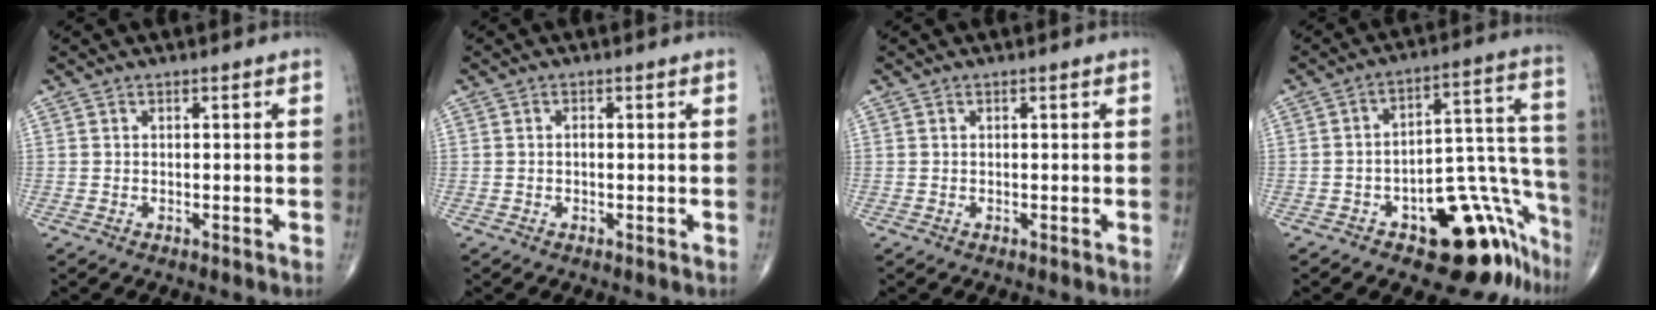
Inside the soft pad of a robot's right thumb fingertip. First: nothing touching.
{"total": 0.7, "force": [-0.1, 0.3, 0.6], "torque": [-0.011, 0.000, -0.003]}
{"total": 0.0}
{"total": 19.3, "force": [-11.7, 8.4, 12.8], "torque": [-0.059, 0.124, -0.159]}